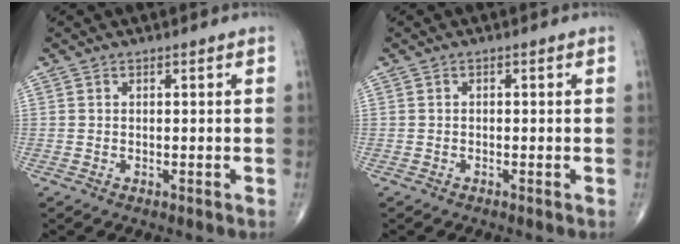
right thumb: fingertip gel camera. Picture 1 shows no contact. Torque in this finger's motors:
{"motor_torque": [-0.03, 0.02, -0.05, 0.07, -0.01]}